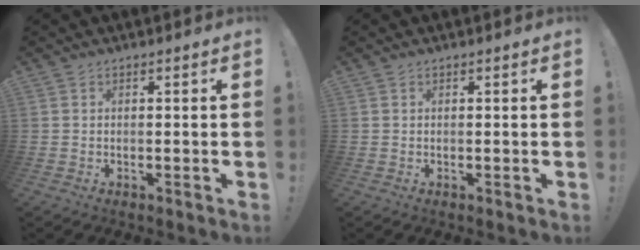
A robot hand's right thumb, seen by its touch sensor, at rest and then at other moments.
{"total": 0.0}